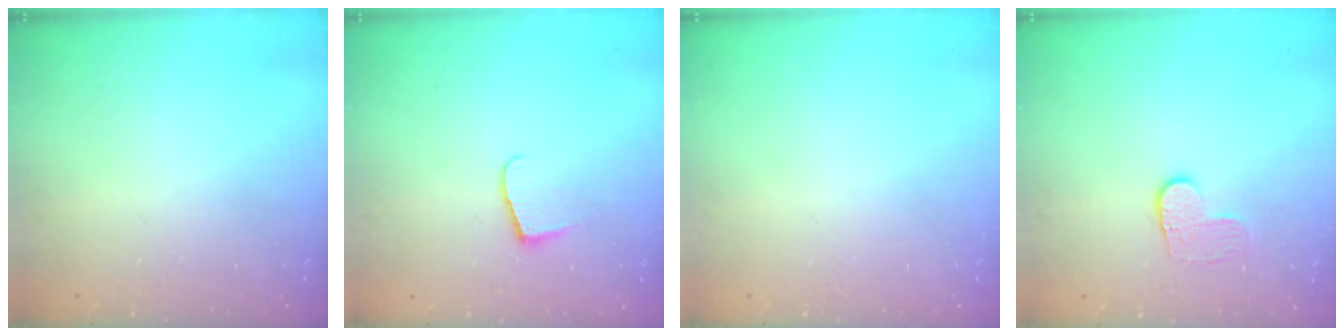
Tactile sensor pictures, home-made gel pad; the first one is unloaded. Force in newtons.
{"total": 6.9, "press": 6.9, "slide": 0.7}
{"total": 0.0}
{"total": 4.3, "press": 4.3, "slide": 0.5}